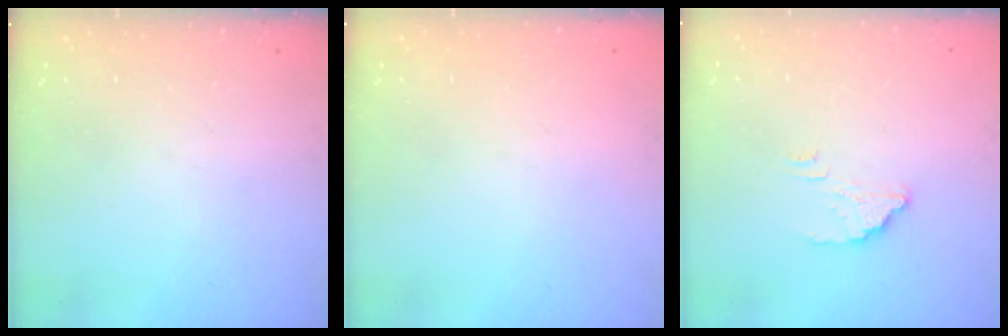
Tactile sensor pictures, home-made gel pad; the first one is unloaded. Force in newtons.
{"total": 2.2, "press": 2.2, "slide": 0.1}
{"total": 3.4, "press": 3.4, "slide": 0.1}